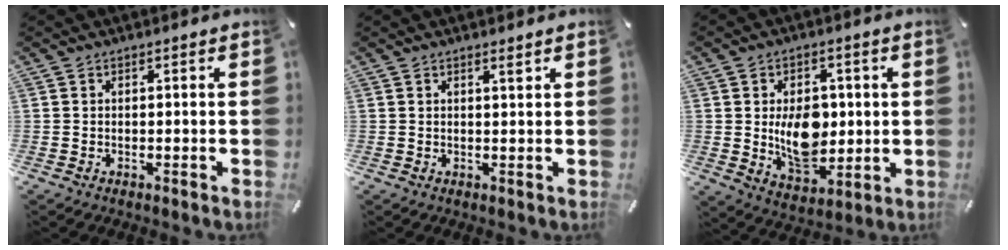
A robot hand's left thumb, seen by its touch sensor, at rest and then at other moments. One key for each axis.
{"total": 1.3, "fx": 1.0, "fy": 0.1, "fz": 0.8, "tx": -0.015, "ty": -0.002, "tz": 0.019}
{"total": 12.1, "fx": 0.5, "fy": 8.5, "fz": 8.5, "tx": -0.118, "ty": -0.004, "tz": 0.009}